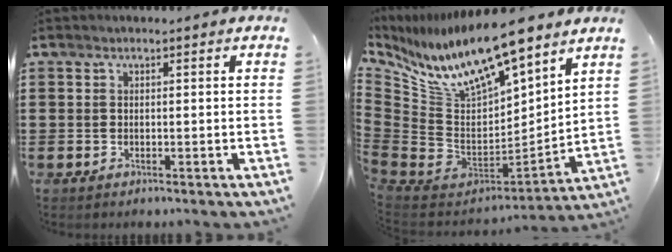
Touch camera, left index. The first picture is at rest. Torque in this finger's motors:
{"motor_torque": [1.90, -0.24, 1.06, 0.21]}